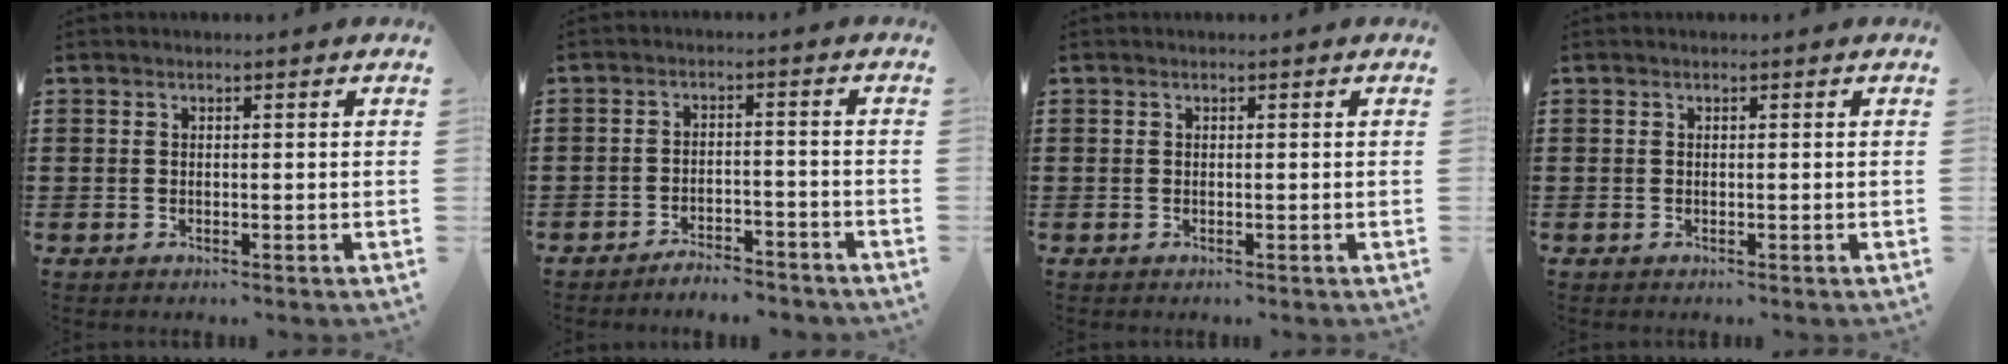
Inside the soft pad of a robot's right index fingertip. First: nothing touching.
{"total": 3.5, "force": [-3.5, 0.4, 0.4], "torque": [-0.012, 0.005, -0.071]}
{"total": 0.0}
{"total": 0.0}